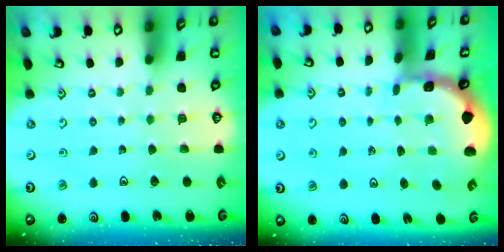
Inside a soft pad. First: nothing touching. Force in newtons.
{"total": 1.0, "press": 1.0, "slide": 0.2}